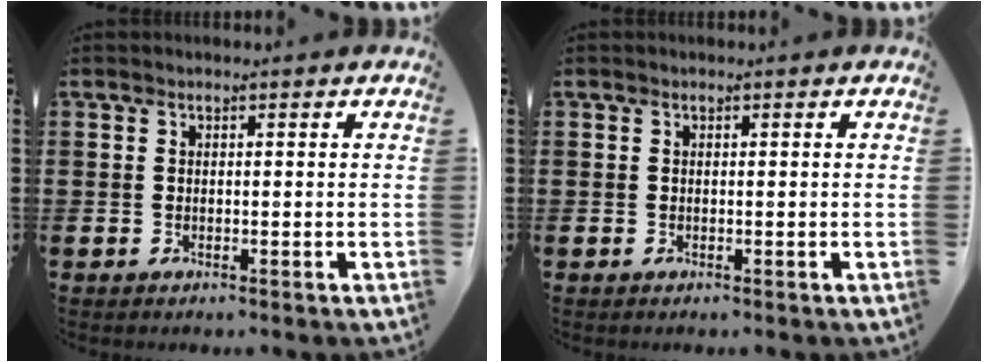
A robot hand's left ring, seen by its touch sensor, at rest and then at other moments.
{"total": 0.0}